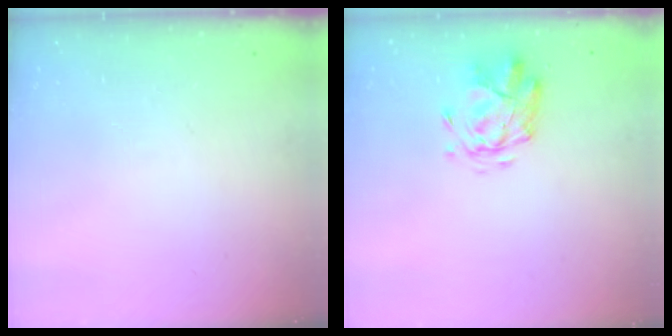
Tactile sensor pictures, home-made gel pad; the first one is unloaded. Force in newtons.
{"total": 2.9, "press": 2.6, "slide": 1.3}